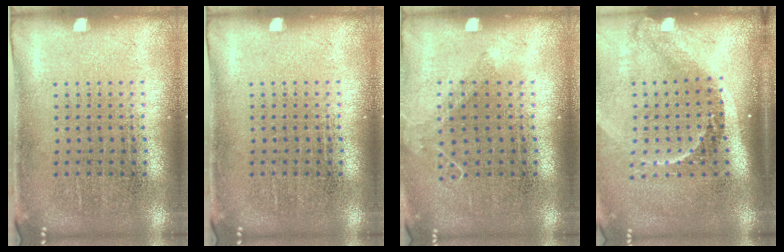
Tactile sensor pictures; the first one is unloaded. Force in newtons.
{"total": 0.0}
{"total": 0.8, "press": 0.8, "slide": 0.1}
{"total": 2.2, "press": 1.5, "slide": 1.7}